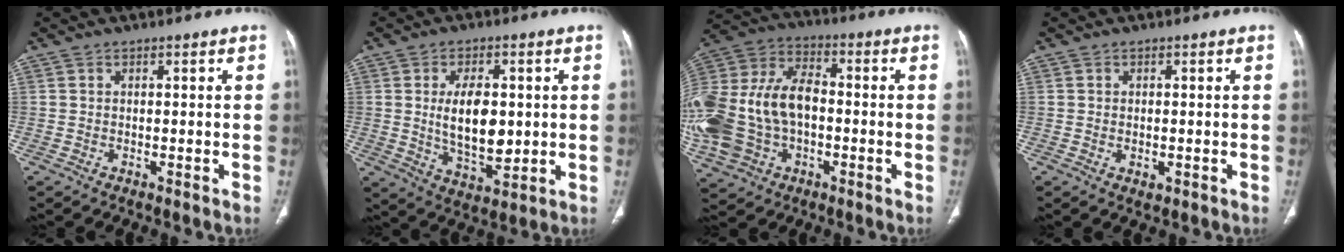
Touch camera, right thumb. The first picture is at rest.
{"total": 11.3, "force": [0.9, 6.0, 9.5], "torque": [-0.144, -0.017, 0.028]}
{"total": 23.7, "force": [-2.8, 16.2, 17.1], "torque": [-0.396, 0.026, -0.042]}
{"total": 1.5, "force": [-0.3, 0.9, 1.1], "torque": [-0.017, -0.001, 0.000]}